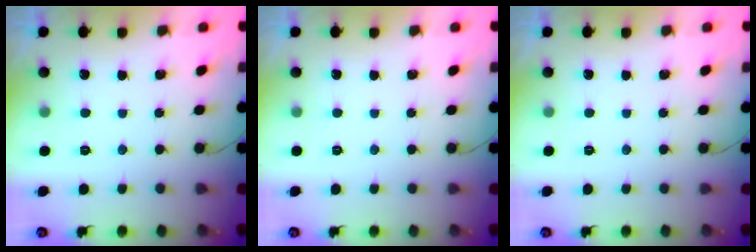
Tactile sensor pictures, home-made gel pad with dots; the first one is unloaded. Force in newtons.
{"total": 0.0}
{"total": 0.0}